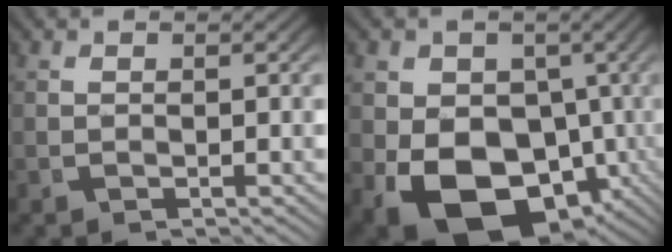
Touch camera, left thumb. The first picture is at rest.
{"total": 15.9, "force": [-5.2, 11.3, 9.9], "torque": [-0.204, -0.093, -0.041]}